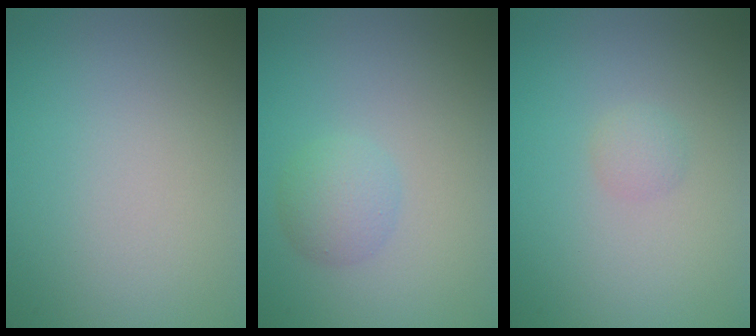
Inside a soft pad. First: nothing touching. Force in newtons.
{"total": 2.3, "press": 2.3, "slide": 0.1}
{"total": 1.1, "press": 1.1, "slide": 0.0}